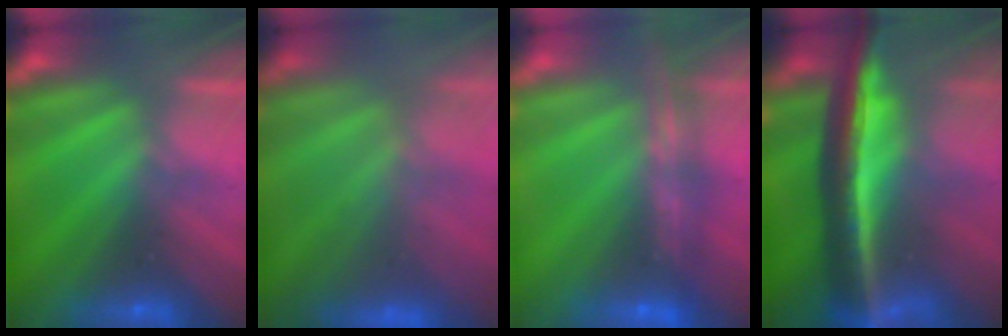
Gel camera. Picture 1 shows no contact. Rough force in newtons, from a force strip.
{"total": 9.0}
{"total": 8.8}
{"total": 7.5}